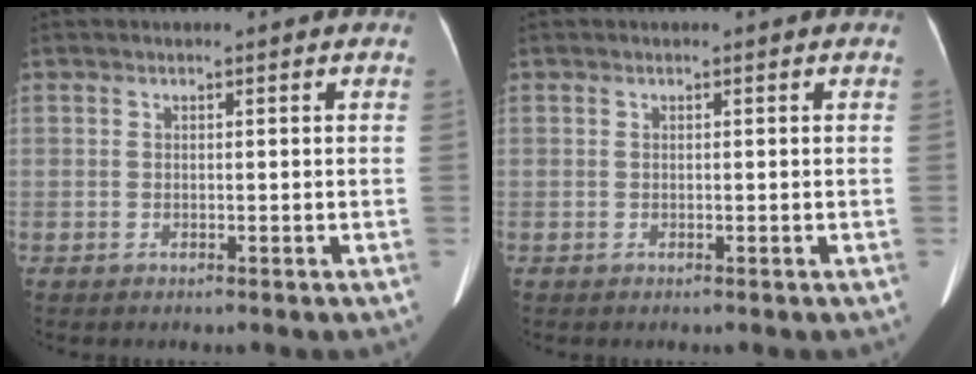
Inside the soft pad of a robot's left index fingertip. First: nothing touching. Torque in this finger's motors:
{"motor_torque": [0.09, 0.06, -0.01, -0.01]}